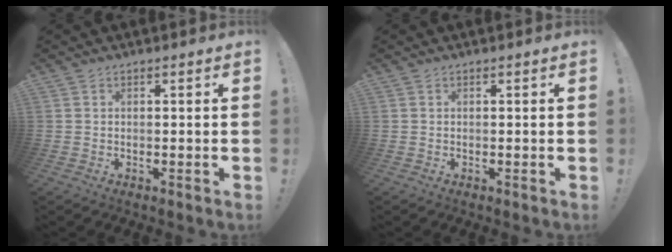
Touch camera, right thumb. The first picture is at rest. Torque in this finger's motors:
{"motor_torque": [-0.01, 0.10, -0.08, 0.01, 0.00]}